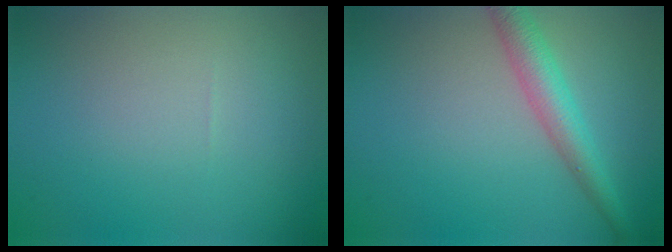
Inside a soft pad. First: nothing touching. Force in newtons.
{"total": 3.6, "press": 3.6, "slide": 0.1}